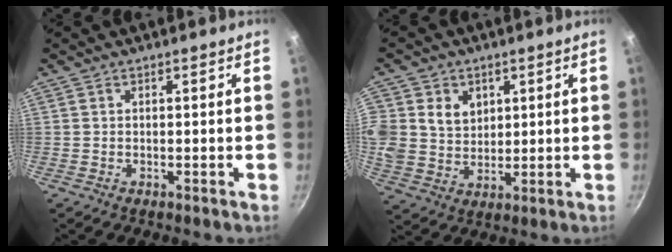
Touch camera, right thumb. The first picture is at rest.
{"total": 12.1, "force": [3.3, 10.5, 5.1], "torque": [-0.108, -0.001, 0.067]}